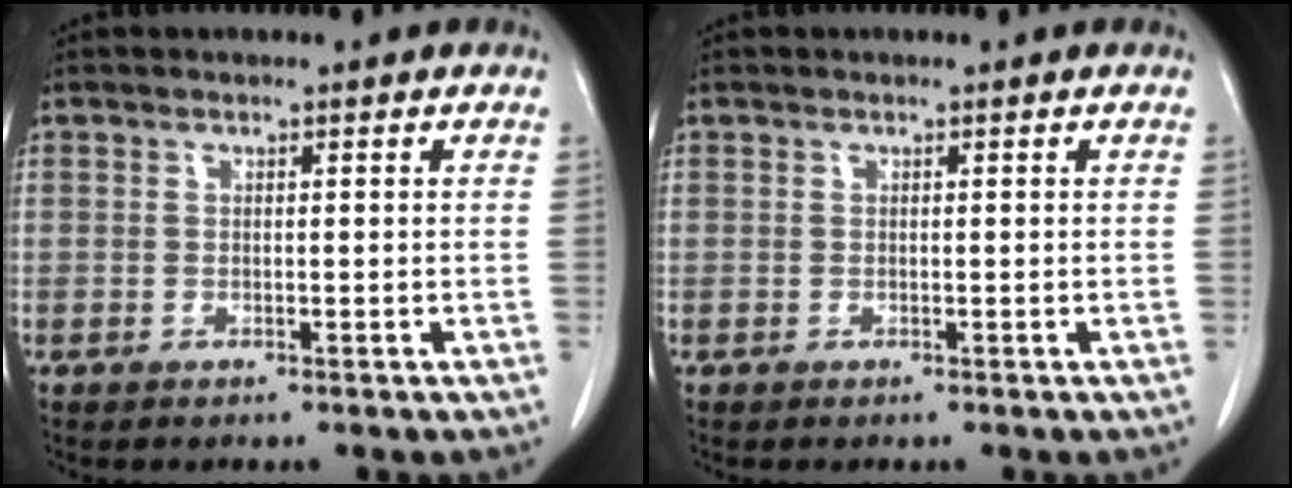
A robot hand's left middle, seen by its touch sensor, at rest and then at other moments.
{"total": 0.0}